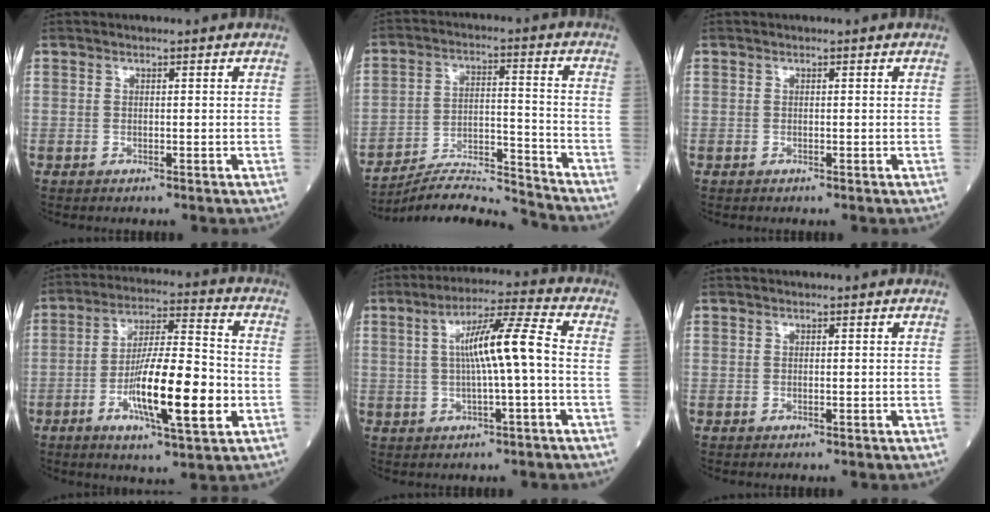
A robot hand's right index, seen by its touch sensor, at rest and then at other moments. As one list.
[{"total": 11.9, "force": [-11.7, -1.2, 1.2], "torque": [-0.020, 0.023, -0.208]}, {"total": 0.0}, {"total": 15.0, "force": [-4.1, 2.2, 14.2], "torque": [-0.250, -0.005, -0.070]}, {"total": 9.2, "force": [0.2, 0.0, 9.2], "torque": [-0.161, 0.018, 0.001]}, {"total": 0.0}]